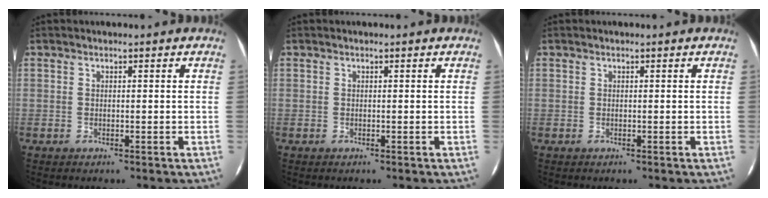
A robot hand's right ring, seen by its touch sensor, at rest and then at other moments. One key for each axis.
{"total": 0.0}
{"total": 0.0}